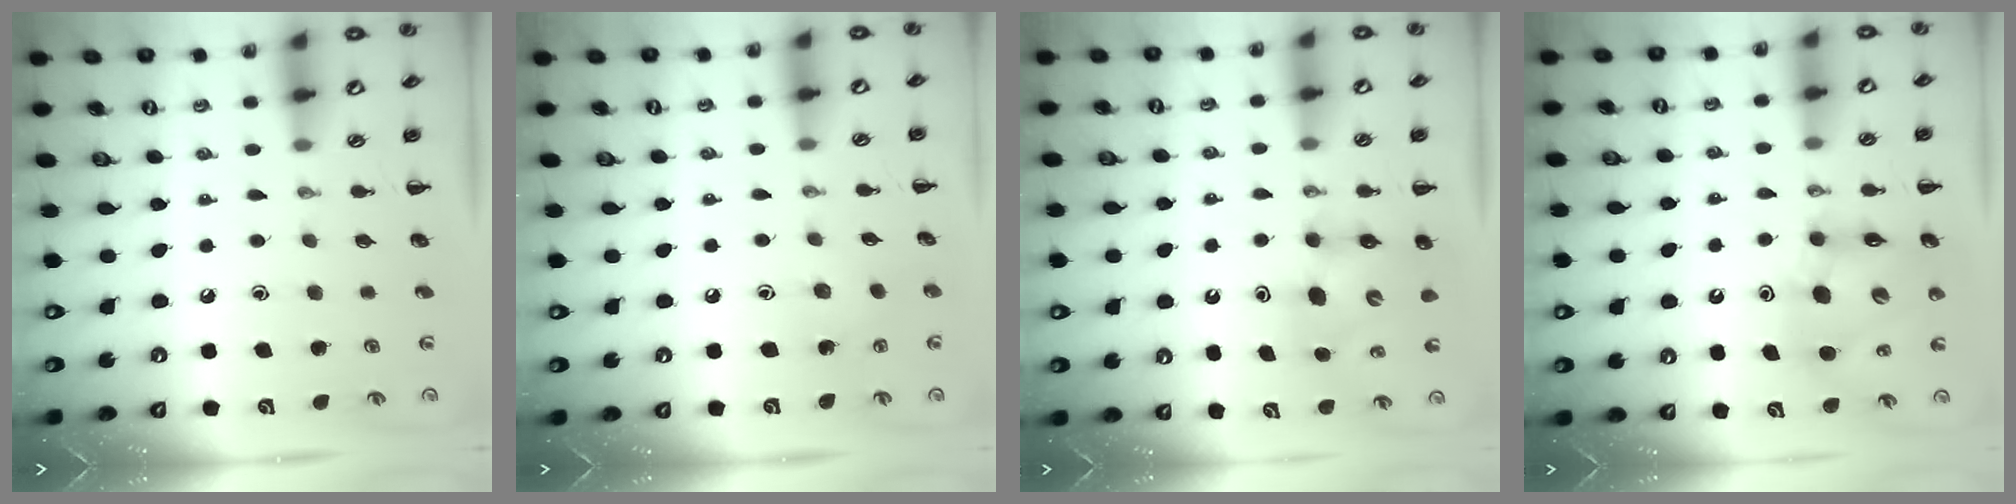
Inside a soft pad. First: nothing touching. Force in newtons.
{"total": 4.3, "press": 4.2, "slide": 1.1}
{"total": 7.5, "press": 7.4, "slide": 1.2}
{"total": 10.2, "press": 9.8, "slide": 2.8}